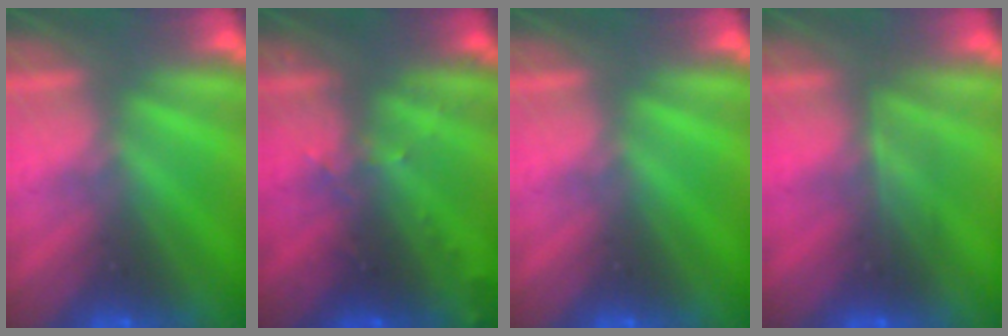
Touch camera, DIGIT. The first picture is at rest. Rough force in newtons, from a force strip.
{"total": 3.0}
{"total": 0.0}
{"total": 2.4}